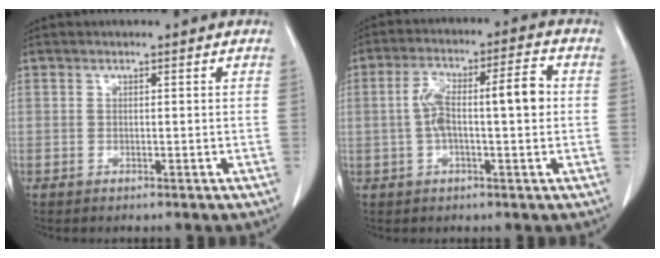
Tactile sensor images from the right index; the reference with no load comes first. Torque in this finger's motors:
{"motor_torque": [0.30, -0.01, 0.25, 0.12]}